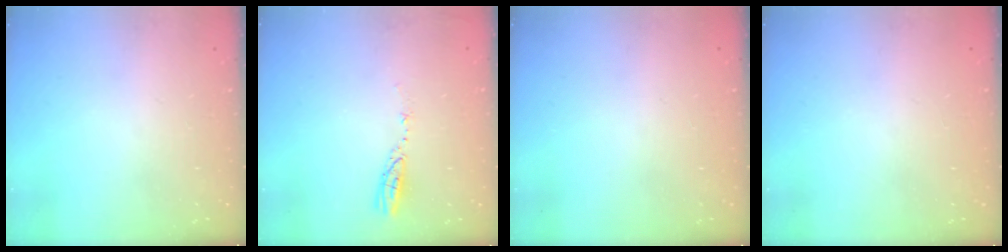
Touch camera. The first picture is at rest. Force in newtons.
{"total": 3.6, "press": 3.6, "slide": 0.3}
{"total": 0.0}
{"total": 0.0}